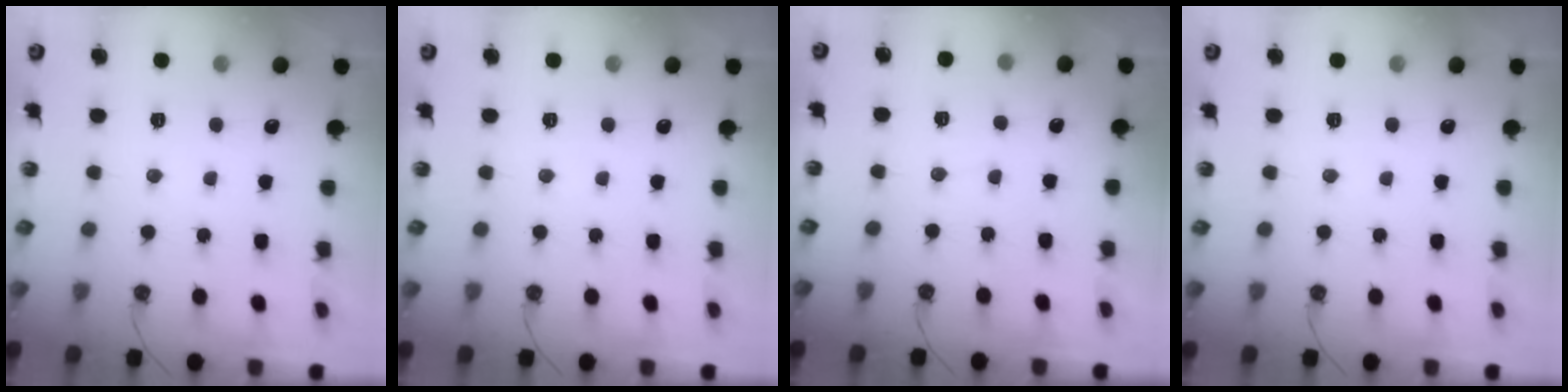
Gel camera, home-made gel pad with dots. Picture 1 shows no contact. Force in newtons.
{"total": 0.0}
{"total": 2.6, "press": 2.6, "slide": 0.3}
{"total": 0.0}